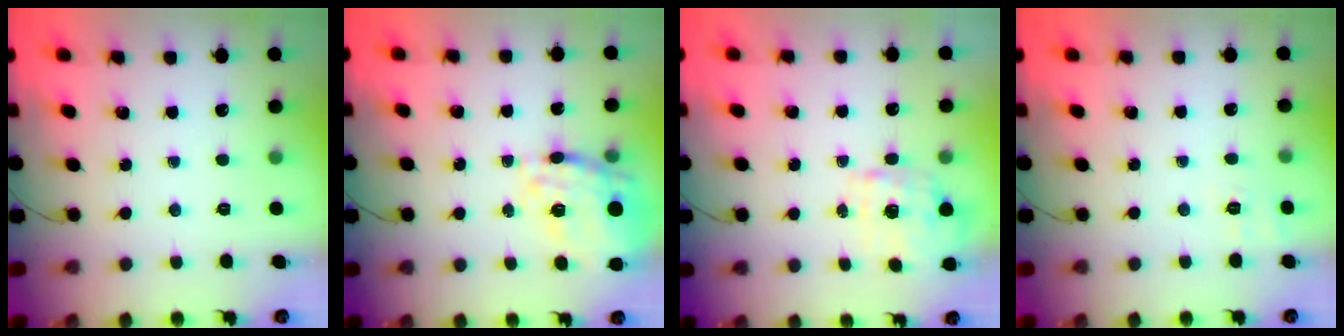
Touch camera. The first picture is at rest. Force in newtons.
{"total": 20.5, "press": 20.2, "slide": 3.8}
{"total": 1.7, "press": 1.6, "slide": 0.5}
{"total": 2.1, "press": 0.8, "slide": 2.0}